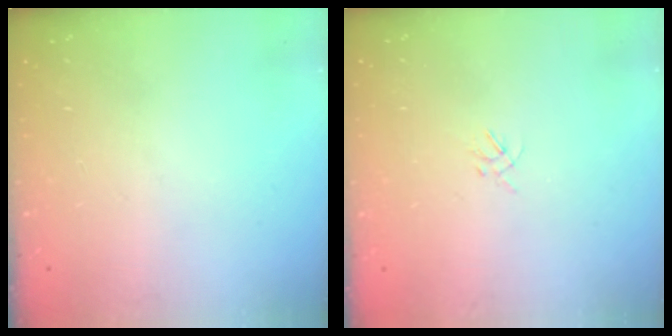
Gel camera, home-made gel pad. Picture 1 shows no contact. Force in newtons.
{"total": 1.1, "press": 1.0, "slide": 0.4}